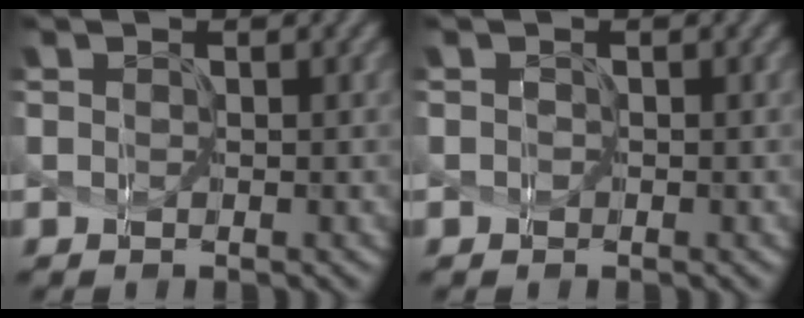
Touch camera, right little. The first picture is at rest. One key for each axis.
{"total": 0.0}